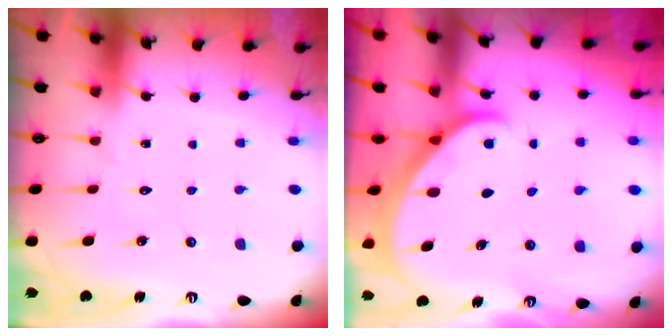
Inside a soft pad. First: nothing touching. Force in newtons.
{"total": 1.9, "press": 1.9, "slide": 0.1}